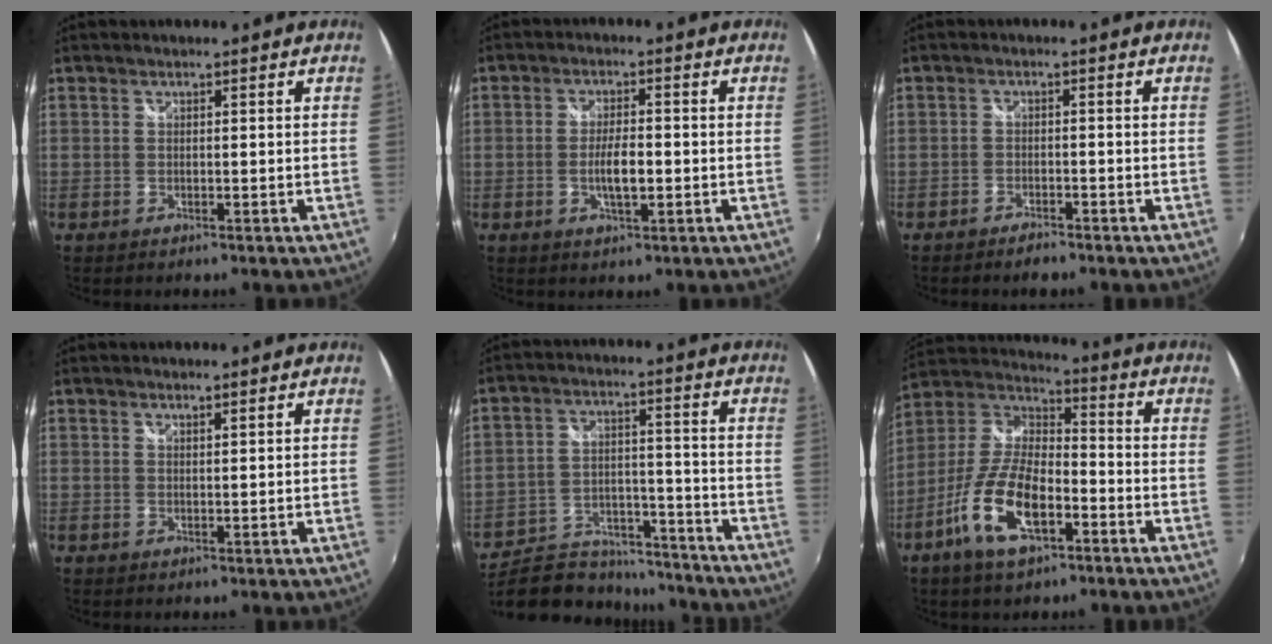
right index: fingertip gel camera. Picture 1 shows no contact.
{"total": 4.8, "force": [-1.1, 1.5, 4.5], "torque": [-0.087, -0.003, -0.018]}
{"total": 2.6, "force": [-2.3, 0.9, 1.0], "torque": [-0.030, -0.004, -0.043]}
{"total": 1.0, "force": [0.9, -0.1, 0.4], "torque": [-0.007, -0.003, 0.011]}
{"total": 19.2, "force": [-15.5, 8.9, 6.9], "torque": [-0.156, 0.015, -0.213]}
{"total": 15.3, "force": [-7.1, 6.3, 12.0], "torque": [-0.252, -0.010, -0.138]}